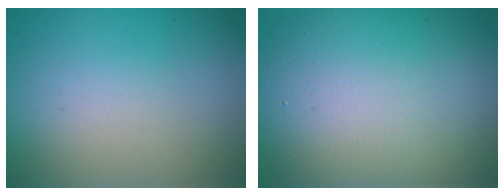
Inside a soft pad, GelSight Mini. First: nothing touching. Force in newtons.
{"total": 11.3, "press": 11.3, "slide": 0.8}